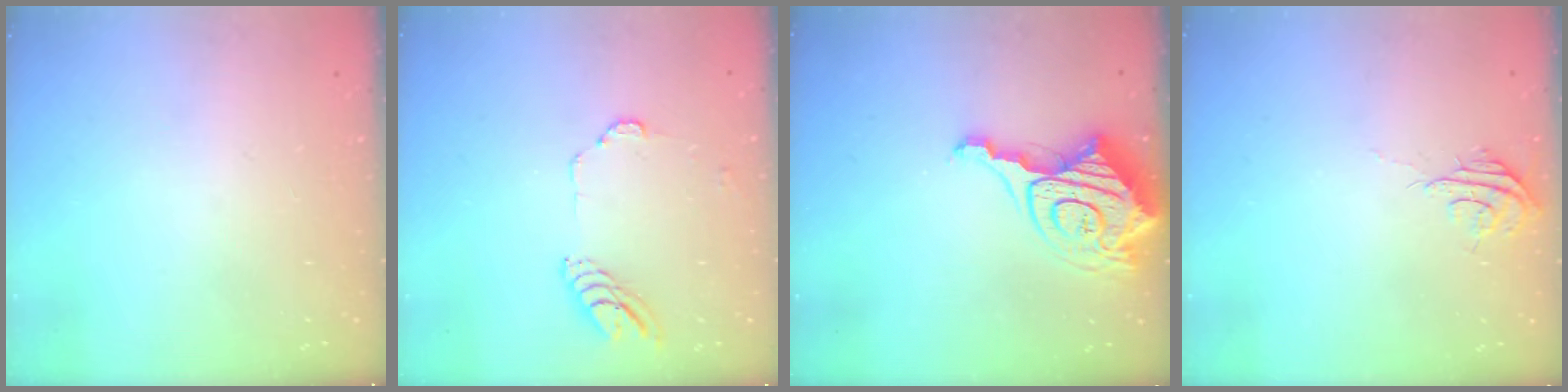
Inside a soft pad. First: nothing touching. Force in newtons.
{"total": 6.5, "press": 6.4, "slide": 0.4}
{"total": 16.6, "press": 16.5, "slide": 1.9}
{"total": 6.0, "press": 5.9, "slide": 0.6}